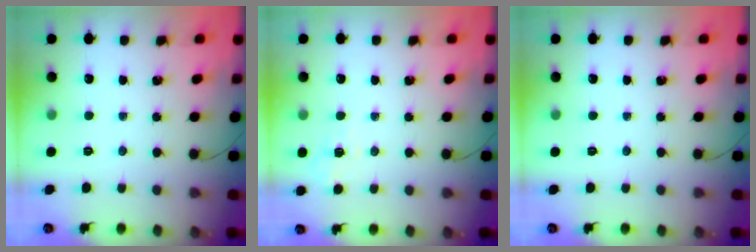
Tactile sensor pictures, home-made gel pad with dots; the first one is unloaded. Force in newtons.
{"total": 2.1, "press": 1.1, "slide": 1.9}
{"total": 0.0}